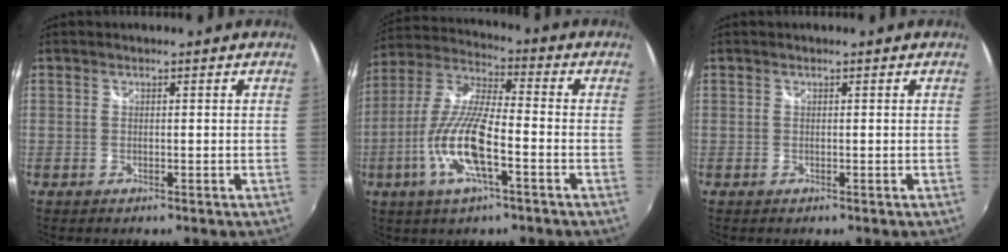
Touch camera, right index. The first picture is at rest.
{"total": 13.9, "force": [-5.0, 3.1, 12.6], "torque": [-0.263, -0.008, -0.100]}
{"total": 0.0}